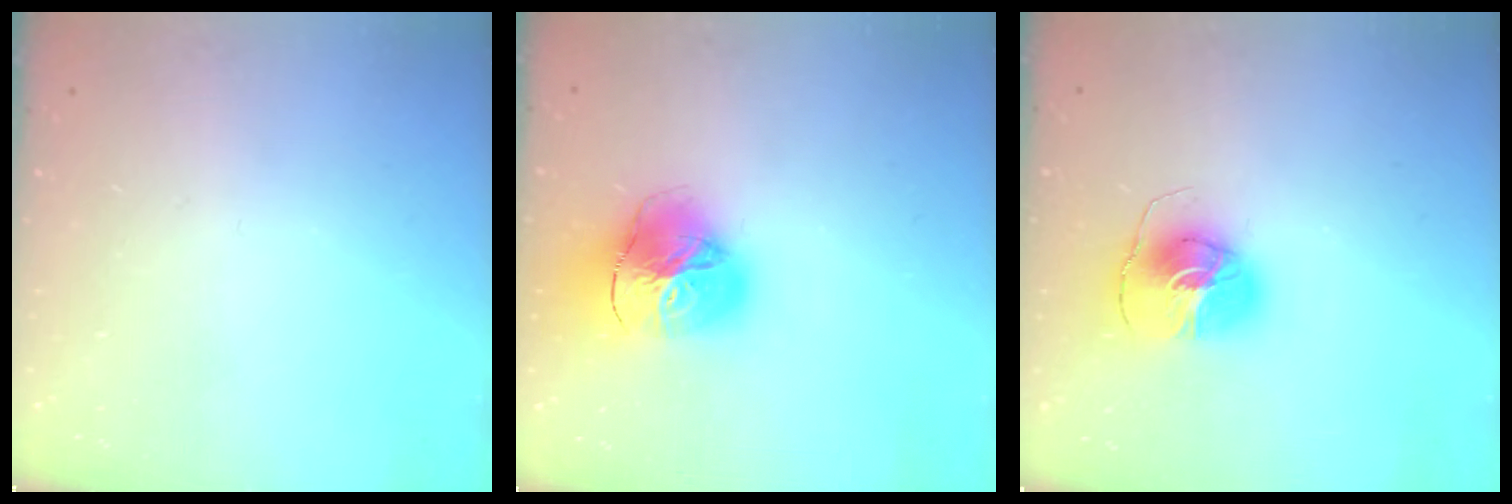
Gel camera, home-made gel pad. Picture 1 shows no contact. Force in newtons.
{"total": 19.8, "press": 19.6, "slide": 2.3}
{"total": 9.1, "press": 9.1, "slide": 0.8}